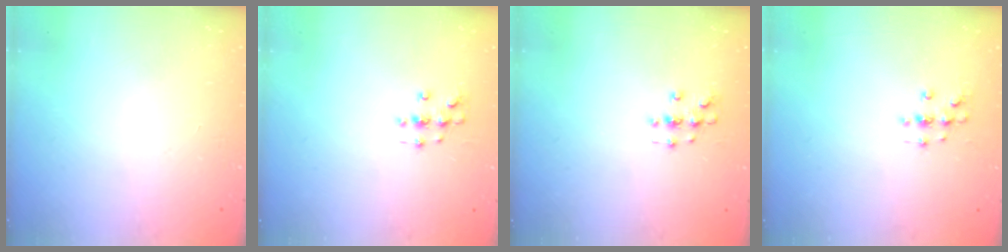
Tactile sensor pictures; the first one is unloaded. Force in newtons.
{"total": 3.2, "press": 3.2, "slide": 0.3}
{"total": 3.0, "press": 3.0, "slide": 0.3}
{"total": 2.0, "press": 2.0, "slide": 0.2}